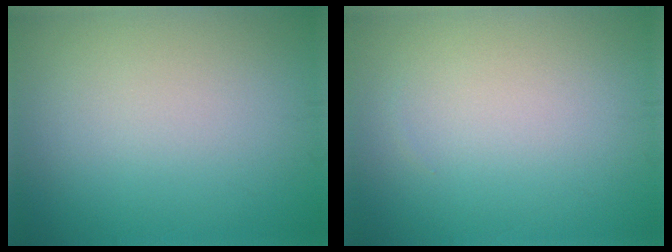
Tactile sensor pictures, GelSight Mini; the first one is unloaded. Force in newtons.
{"total": 0.0}